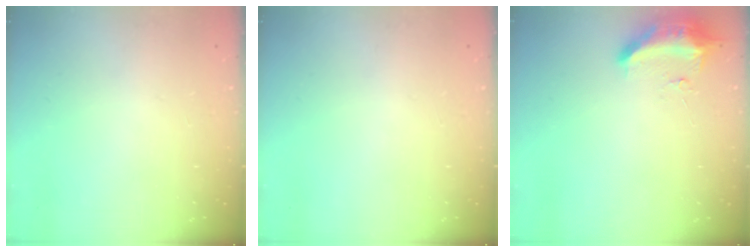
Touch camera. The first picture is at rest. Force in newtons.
{"total": 0.0}
{"total": 9.5, "press": 9.4, "slide": 1.8}